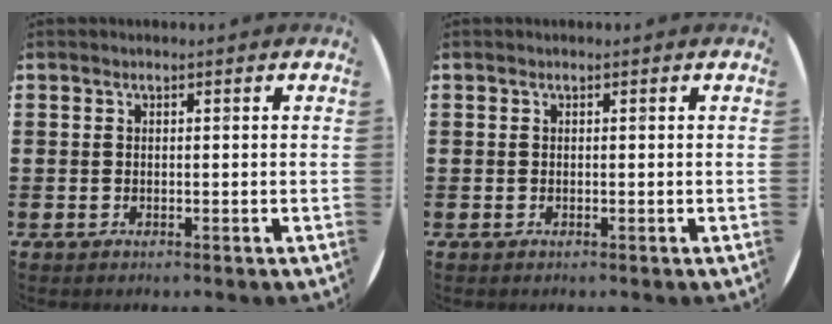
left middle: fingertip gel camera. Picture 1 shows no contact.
{"total": 0.0}